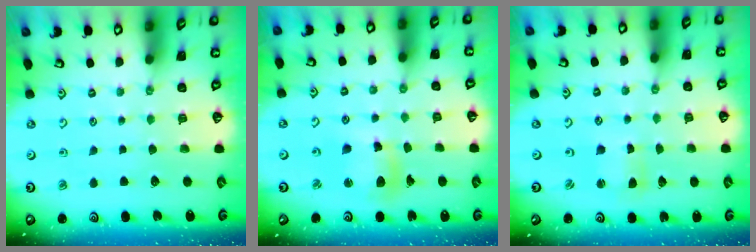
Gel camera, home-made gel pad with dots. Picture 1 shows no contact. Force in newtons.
{"total": 11.5, "press": 11.4, "slide": 1.7}
{"total": 2.7, "press": 2.7, "slide": 0.4}